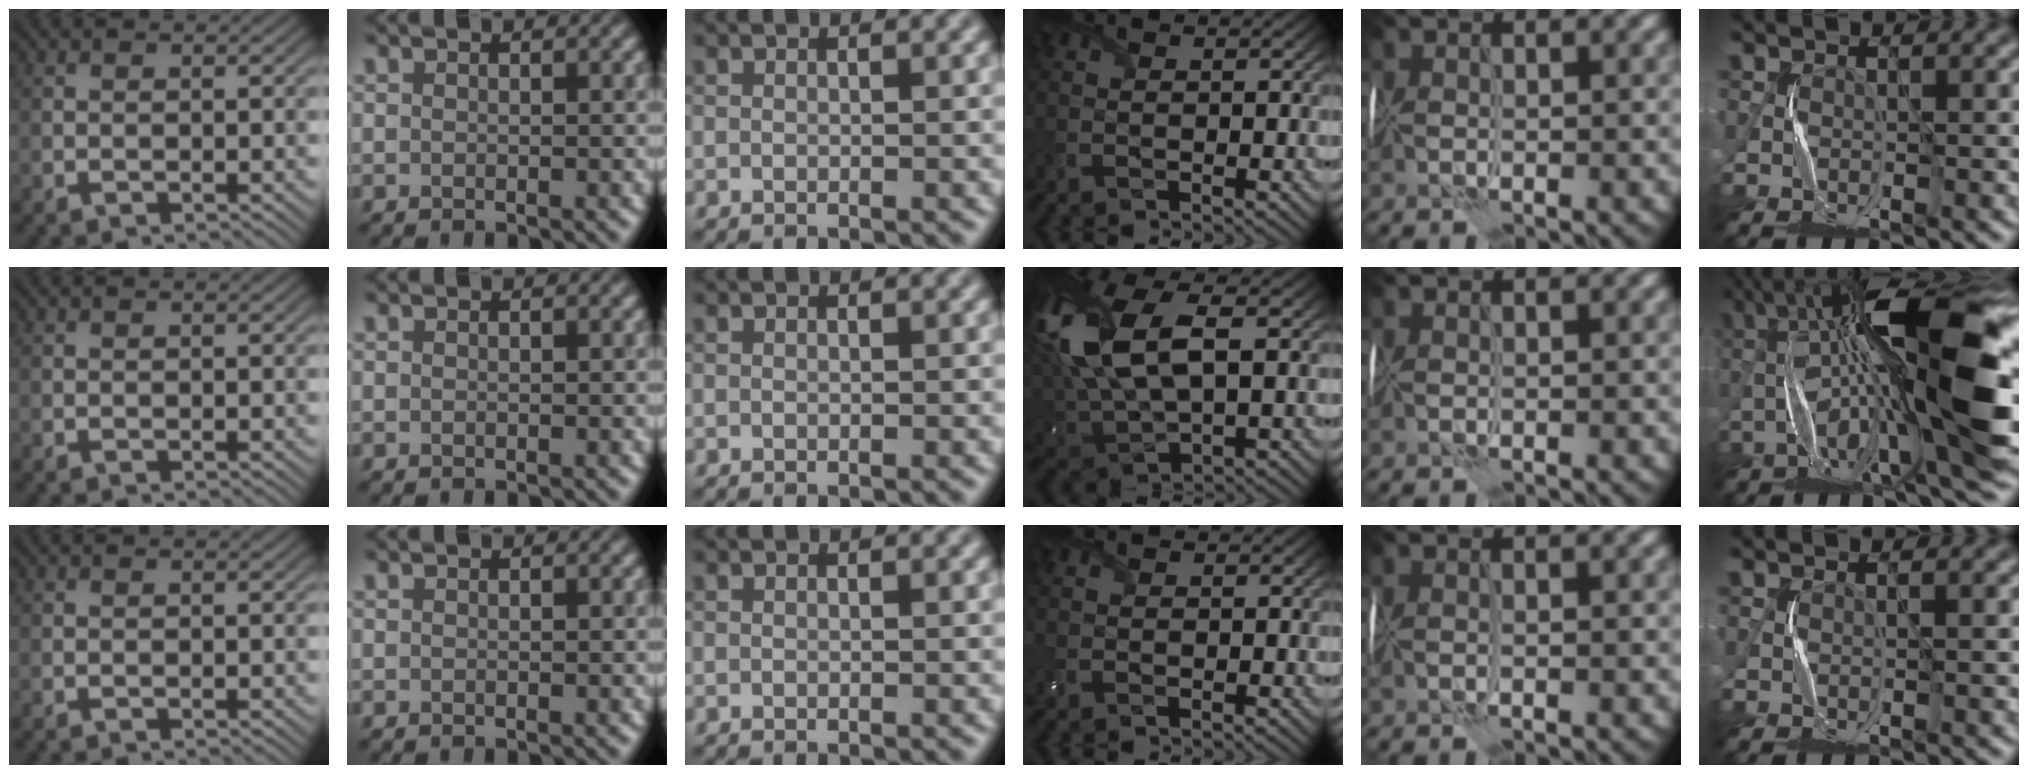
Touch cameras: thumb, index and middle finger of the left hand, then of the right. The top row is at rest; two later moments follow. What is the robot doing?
{"motion": "wrap", "object": "plastic wrap"}